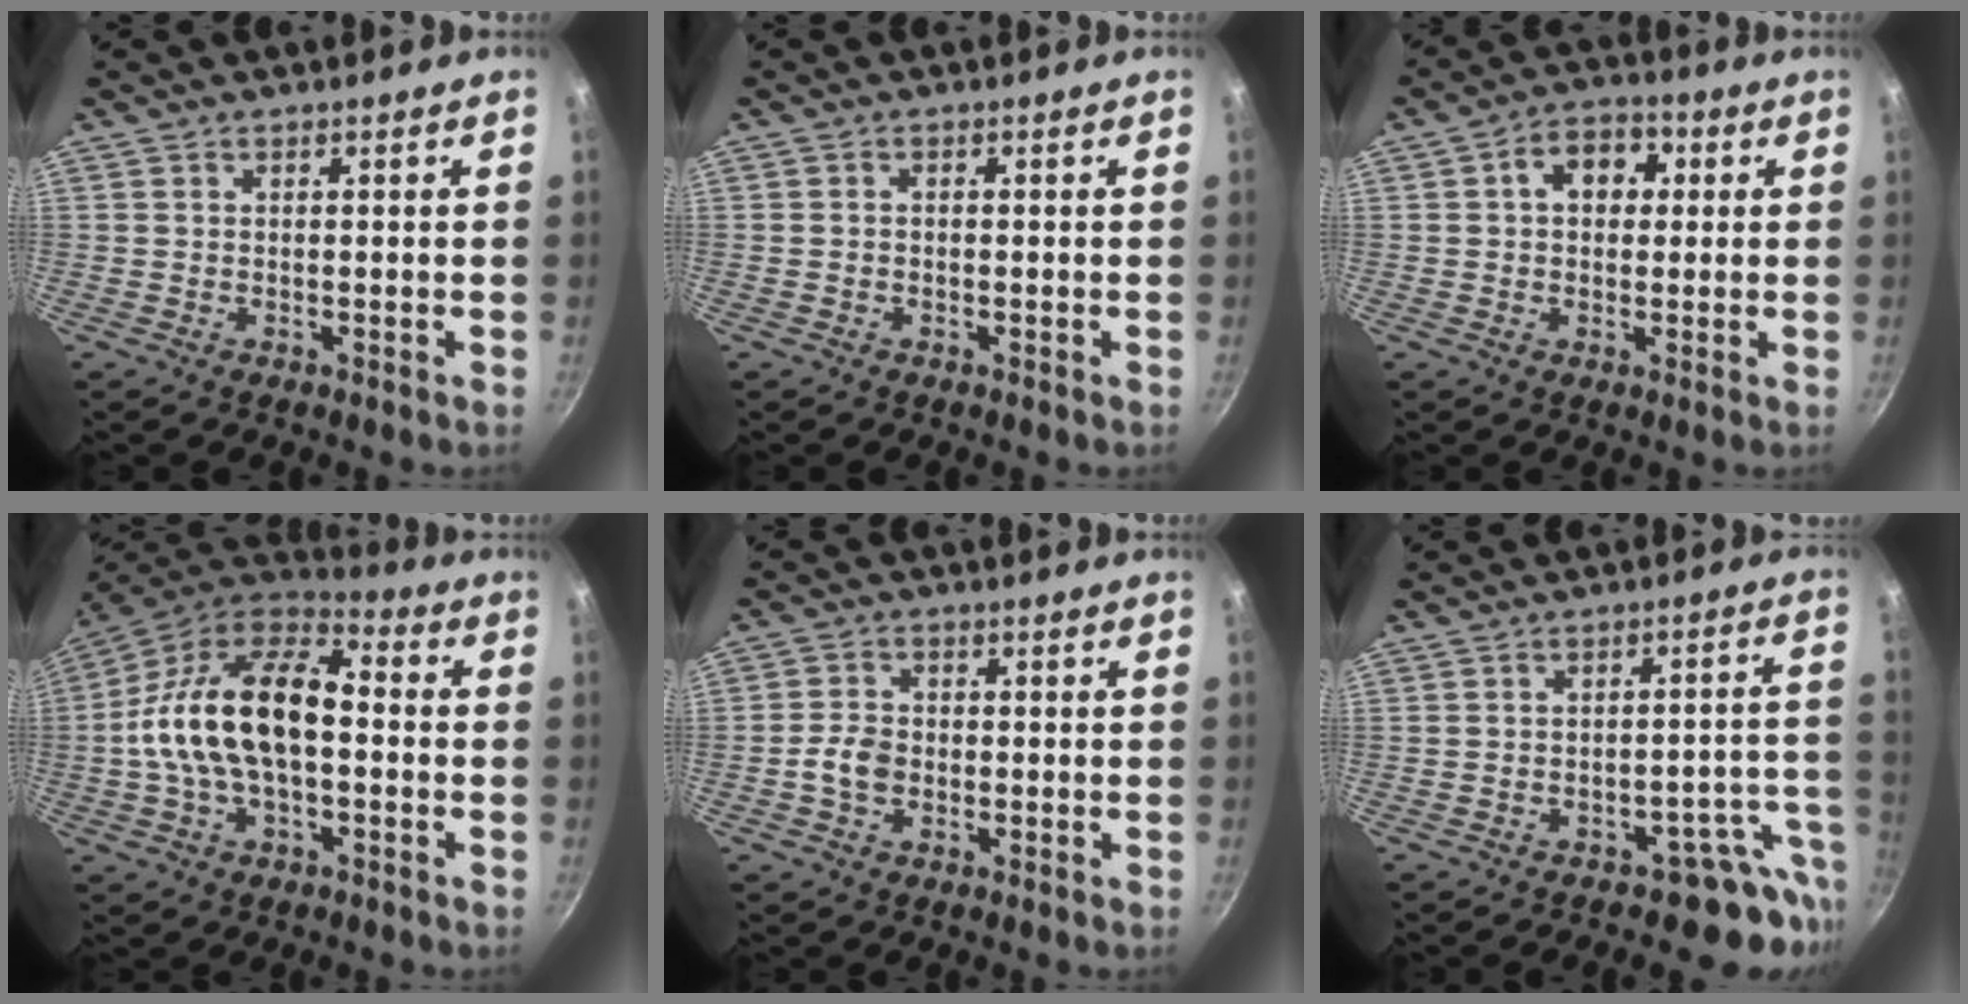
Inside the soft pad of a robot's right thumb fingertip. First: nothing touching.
{"total": 0.5, "force": [-0.3, 0.3, 0.2], "torque": [-0.008, 0.005, -0.006]}
{"total": 7.8, "force": [1.6, 5.8, 5.0], "torque": [-0.039, 0.014, 0.012]}
{"total": 20.1, "force": [-1.2, 11.1, 16.7], "torque": [-0.288, 0.044, -0.037]}
{"total": 4.5, "force": [-1.3, 3.3, 2.7], "torque": [-0.043, 0.021, -0.029]}
{"total": 6.7, "force": [-5.5, 3.2, 2.1], "torque": [0.037, 0.069, -0.069]}